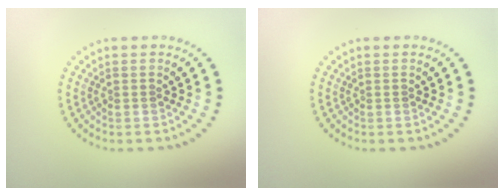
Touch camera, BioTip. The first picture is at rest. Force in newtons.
{"total": 0.0}